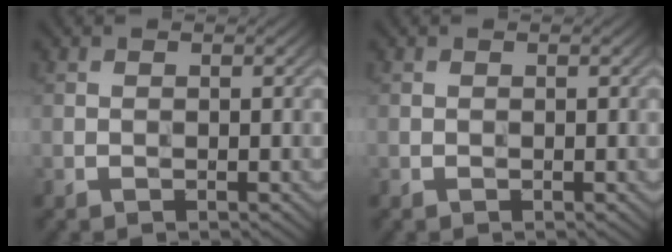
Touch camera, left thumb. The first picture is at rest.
{"total": 0.0}